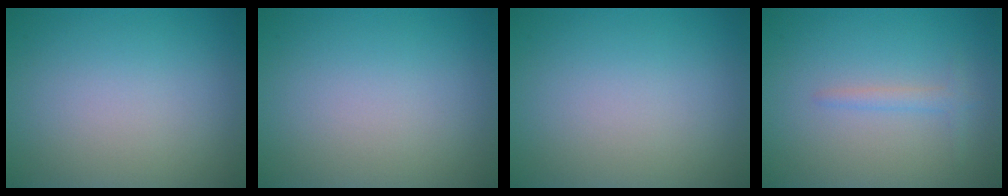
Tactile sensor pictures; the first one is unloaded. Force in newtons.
{"total": 0.0}
{"total": 0.0}
{"total": 1.3, "press": 1.3, "slide": 0.1}